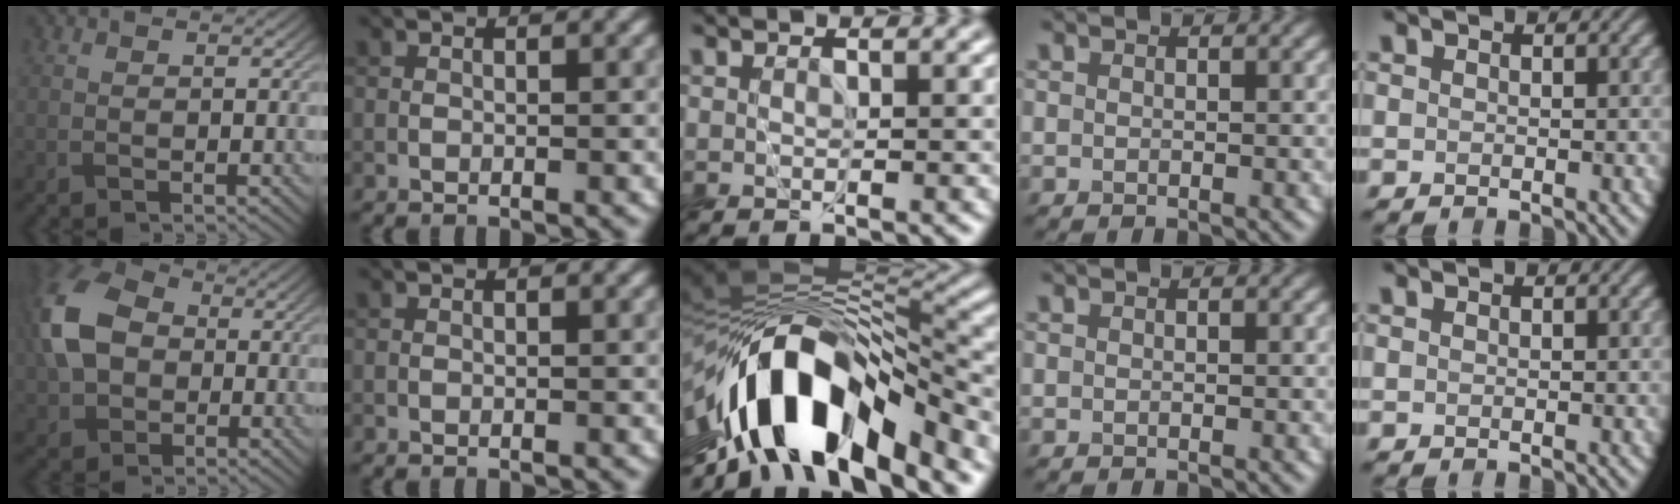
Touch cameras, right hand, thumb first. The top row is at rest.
{"thumb": {"total": 11.7, "force": [0.4, 8.5, 8.0], "torque": [-0.209, 0.015, -0.007]}, "middle": {"total": 12.8, "force": [-6.7, 5.4, 9.5], "torque": [-0.153, 0.004, -0.115]}}